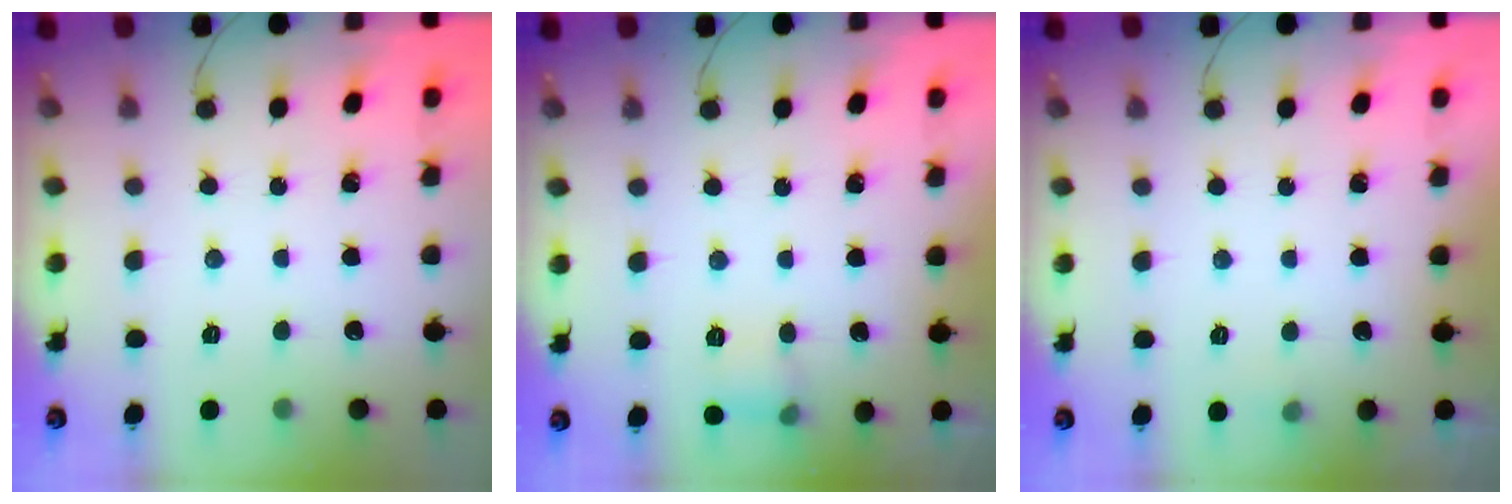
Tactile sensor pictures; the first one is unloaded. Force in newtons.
{"total": 7.5, "press": 7.4, "slide": 1.3}
{"total": 3.6, "press": 3.4, "slide": 1.3}